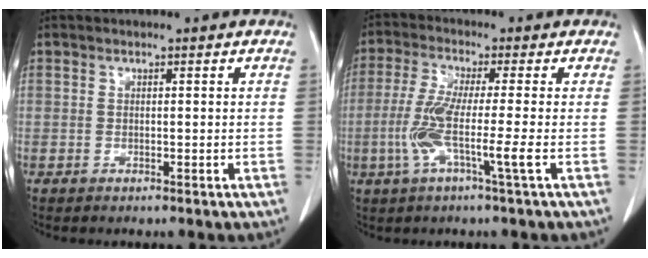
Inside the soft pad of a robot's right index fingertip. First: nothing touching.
{"total": 7.6, "force": [-1.9, -0.6, 7.4], "torque": [-0.154, -0.011, -0.043]}